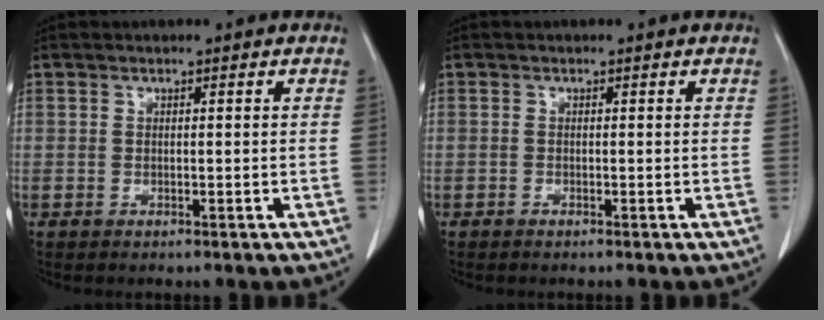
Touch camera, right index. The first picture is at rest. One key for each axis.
{"total": 0.0}